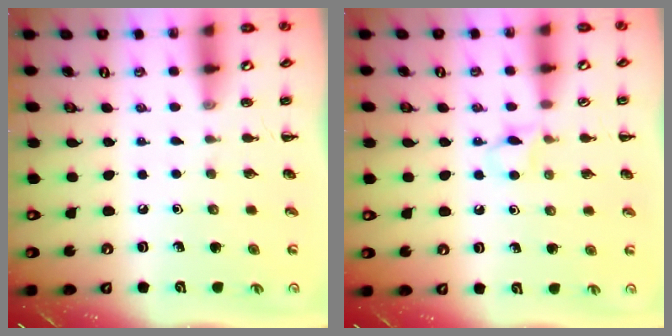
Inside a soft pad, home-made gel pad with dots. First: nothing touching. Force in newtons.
{"total": 3.9, "press": 3.6, "slide": 1.4}